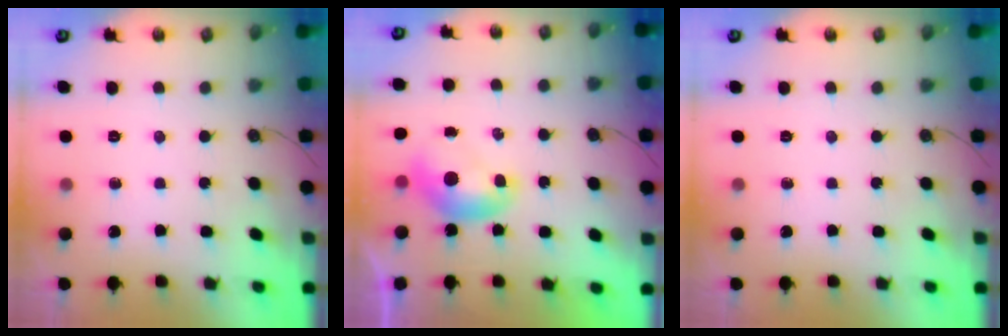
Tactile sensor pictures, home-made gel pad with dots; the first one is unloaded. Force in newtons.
{"total": 0.0}
{"total": 0.0}